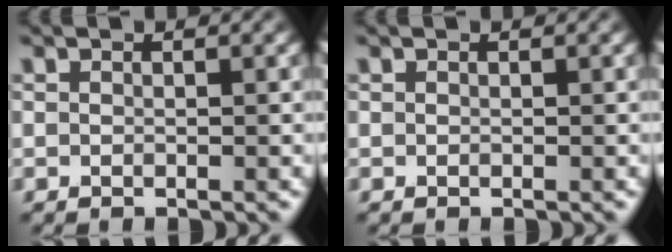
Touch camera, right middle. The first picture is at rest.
{"total": 0.0}